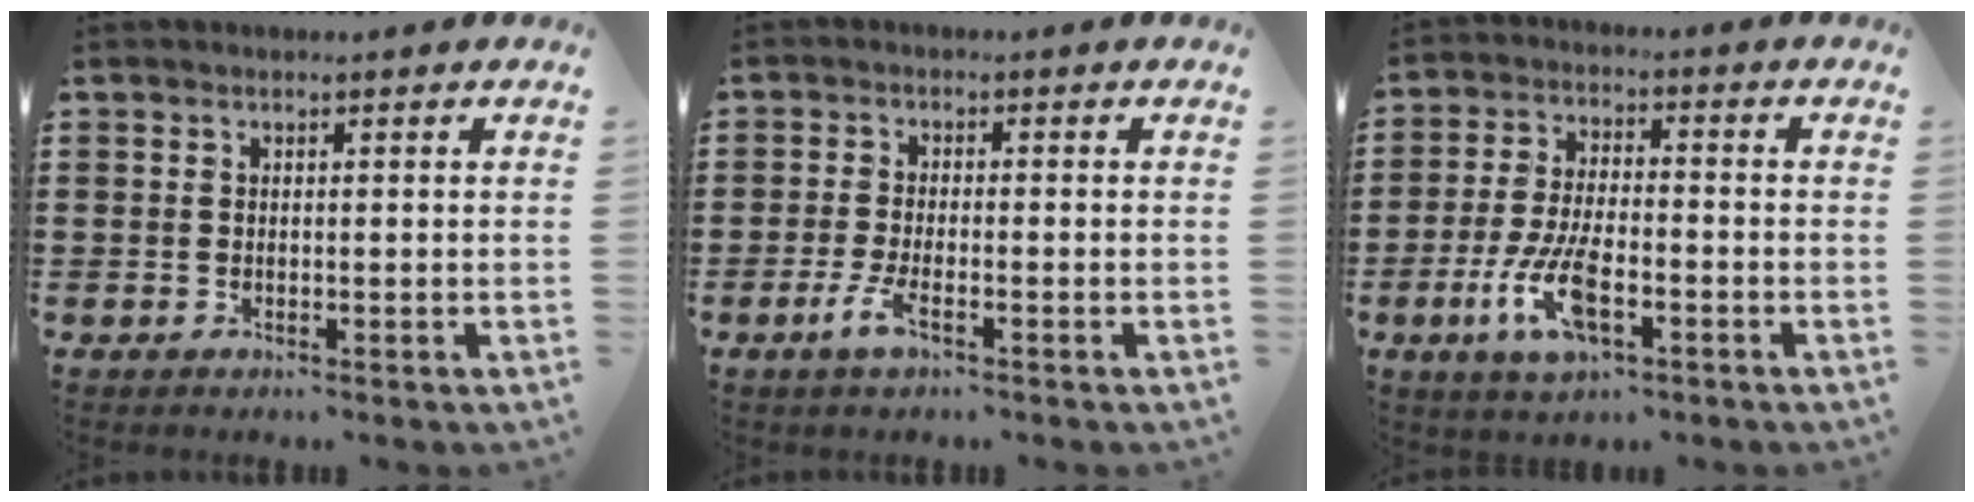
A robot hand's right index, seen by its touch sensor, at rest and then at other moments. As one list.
[{"total": 3.5, "force": [-1.9, 0.6, 2.9], "torque": [-0.077, -0.014, -0.042]}, {"total": 9.4, "force": [-3.8, 3.6, 7.7], "torque": [-0.177, -0.011, -0.072]}]